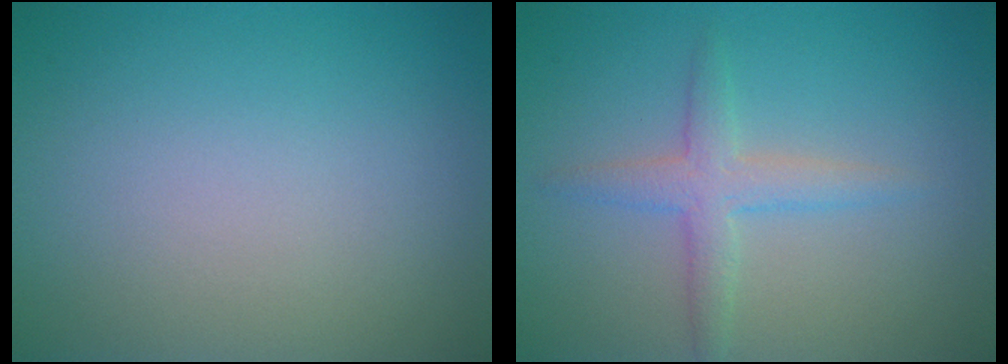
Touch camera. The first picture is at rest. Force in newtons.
{"total": 2.7, "press": 2.7, "slide": 0.1}